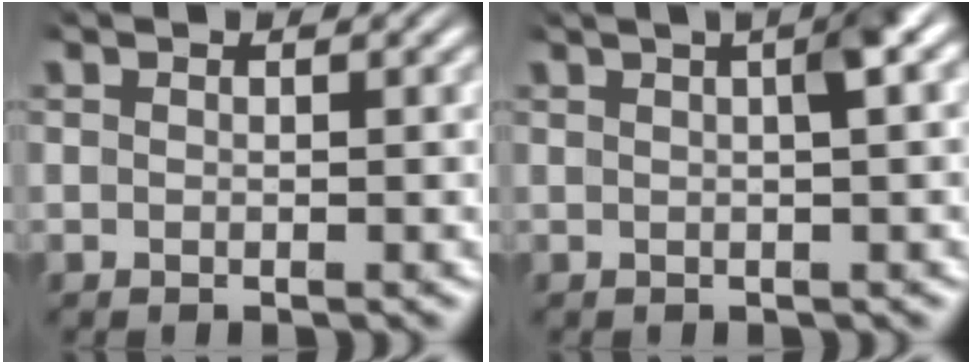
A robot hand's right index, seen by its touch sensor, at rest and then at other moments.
{"total": 4.8, "force": [1.8, 1.3, 4.2], "torque": [-0.046, 0.022, 0.018]}